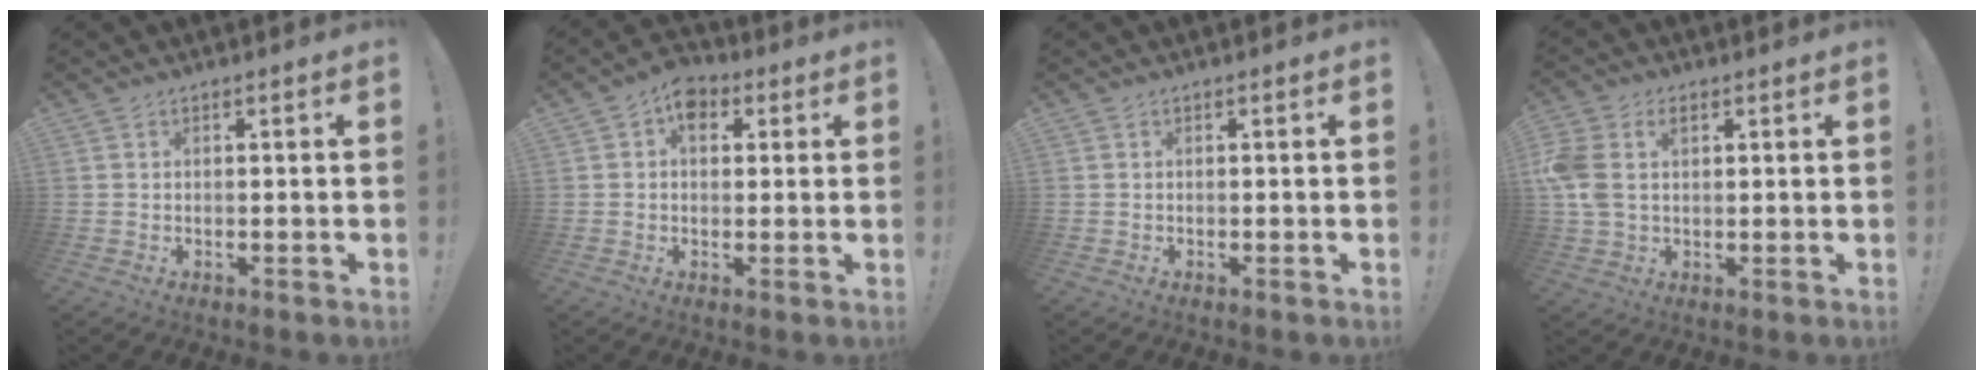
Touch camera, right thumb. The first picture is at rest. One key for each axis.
{"total": 6.7, "fx": 2.3, "fy": 5.2, "fz": 3.6, "tx": -0.045, "ty": -0.002, "tz": 0.043}
{"total": 0.0}
{"total": 8.0, "fx": 2.1, "fy": 5.9, "fz": 5.1, "tx": -0.112, "ty": -0.004, "tz": 0.038}